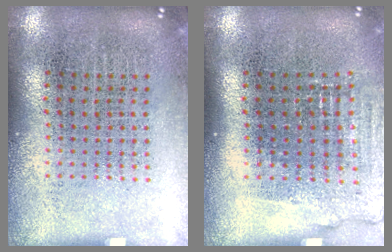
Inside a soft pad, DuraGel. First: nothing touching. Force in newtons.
{"total": 1.0, "press": 1.0, "slide": 0.4}